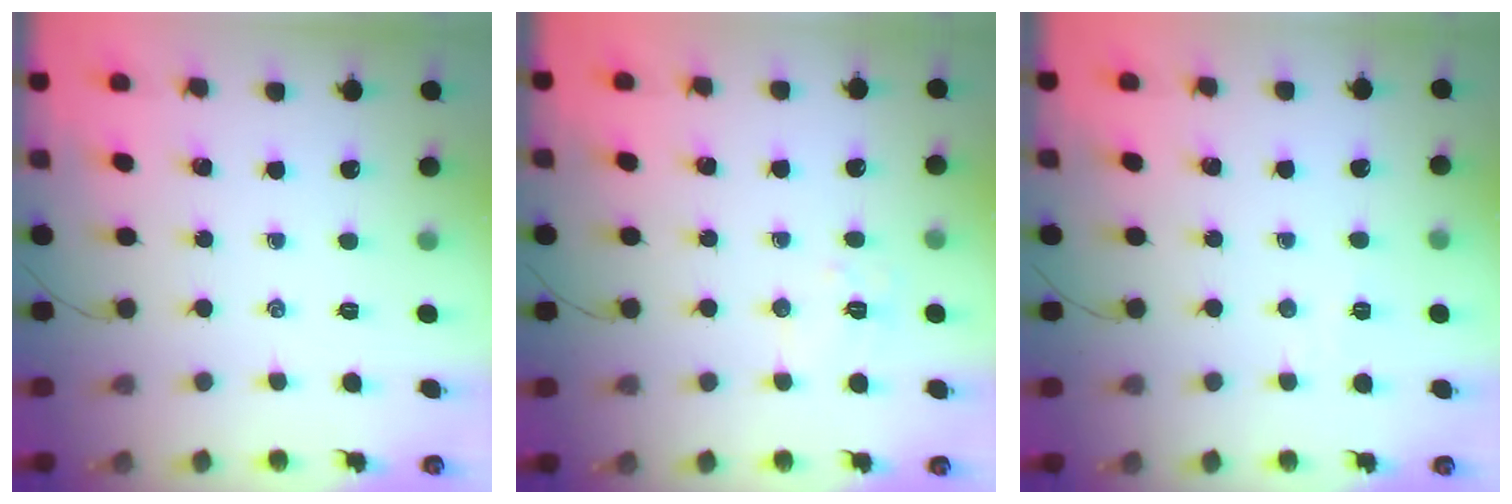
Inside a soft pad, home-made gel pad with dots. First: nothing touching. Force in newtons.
{"total": 5.9, "press": 5.8, "slide": 0.9}
{"total": 2.2, "press": 2.1, "slide": 0.7}